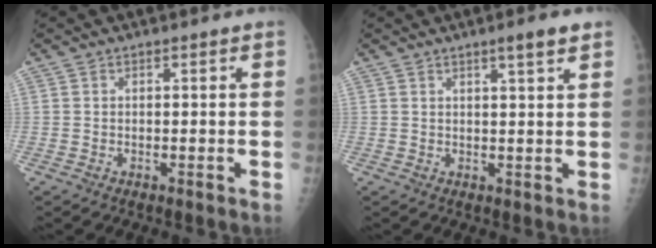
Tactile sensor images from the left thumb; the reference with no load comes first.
{"total": 3.6, "force": [2.4, 0.1, 2.7], "torque": [-0.042, -0.014, 0.036]}